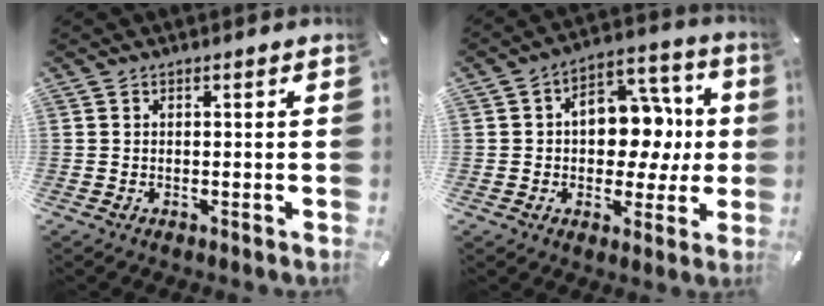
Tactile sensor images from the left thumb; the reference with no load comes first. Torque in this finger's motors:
{"motor_torque": [1.44, 2.76, 0.90, -0.55, 0.06]}